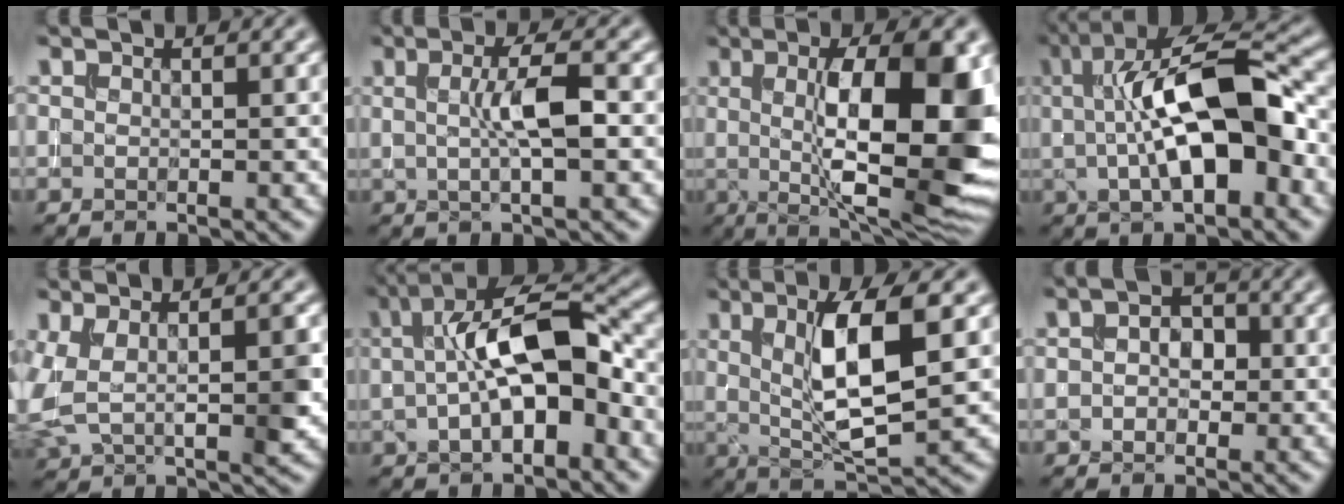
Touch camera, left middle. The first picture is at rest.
{"total": 3.7, "force": [0.3, 0.7, 3.6], "torque": [-0.065, 0.007, 0.004]}
{"total": 14.1, "force": [0.8, 4.2, 13.4], "torque": [-0.181, -0.002, 0.010]}
{"total": 11.2, "force": [0.9, 4.0, 10.4], "torque": [-0.149, 0.020, 0.006]}
{"total": 5.6, "force": [0.6, 2.4, 5.0], "torque": [-0.105, 0.000, 0.011]}
{"total": 10.1, "force": [0.7, 4.4, 9.1], "torque": [-0.135, 0.020, 0.002]}
{"total": 8.1, "force": [1.6, 2.3, 7.6], "torque": [-0.130, -0.005, 0.033]}
{"total": 2.5, "force": [0.3, 1.8, 1.8], "torque": [-0.026, 0.009, 0.000]}